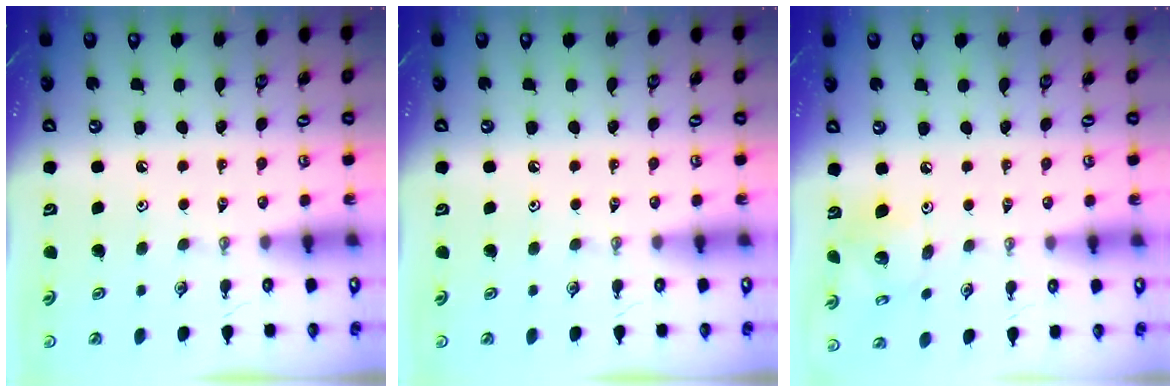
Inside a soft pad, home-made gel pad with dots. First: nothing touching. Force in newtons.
{"total": 0.0}
{"total": 8.6, "press": 8.6, "slide": 0.4}